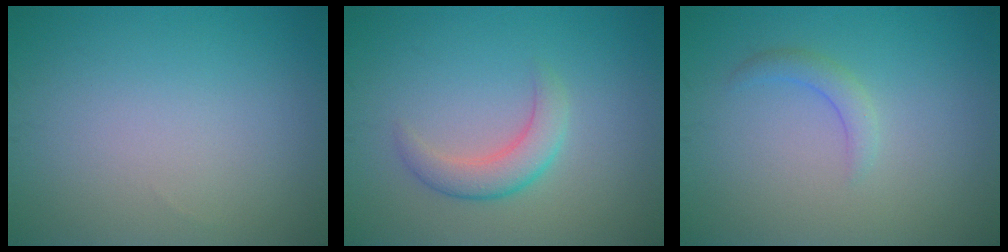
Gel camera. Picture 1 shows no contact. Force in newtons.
{"total": 2.9, "press": 2.9, "slide": 0.2}
{"total": 1.5, "press": 1.5, "slide": 0.2}